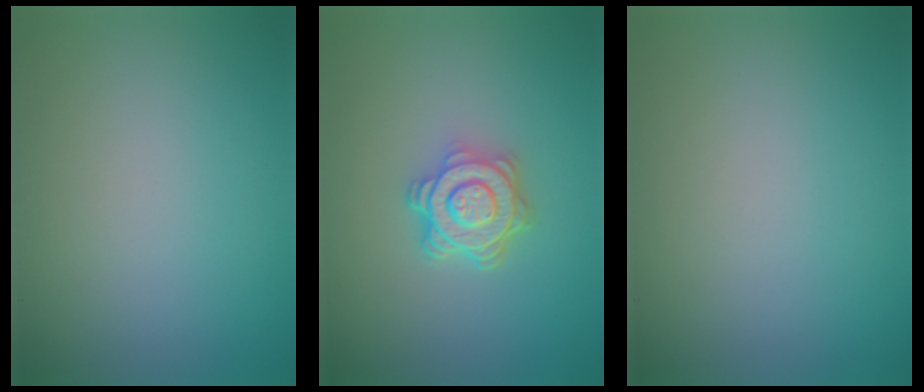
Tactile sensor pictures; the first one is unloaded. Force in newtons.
{"total": 4.5, "press": 3.5, "slide": 2.9}
{"total": 0.0}